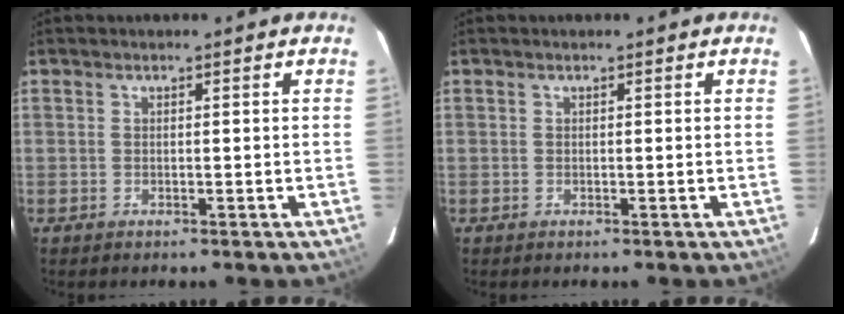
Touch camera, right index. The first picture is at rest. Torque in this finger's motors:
{"motor_torque": [0.00, 0.00, 0.02, 0.00]}